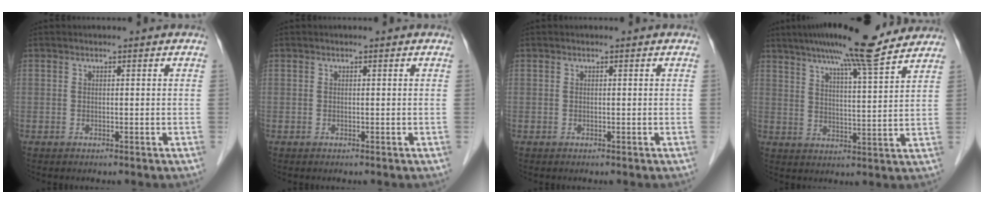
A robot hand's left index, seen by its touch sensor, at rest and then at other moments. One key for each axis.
{"total": 0.0}
{"total": 0.0}
{"total": 15.0, "fx": 12.4, "fy": 0.6, "fz": 8.4, "tx": -0.133, "ty": 0.019, "tz": 0.174}